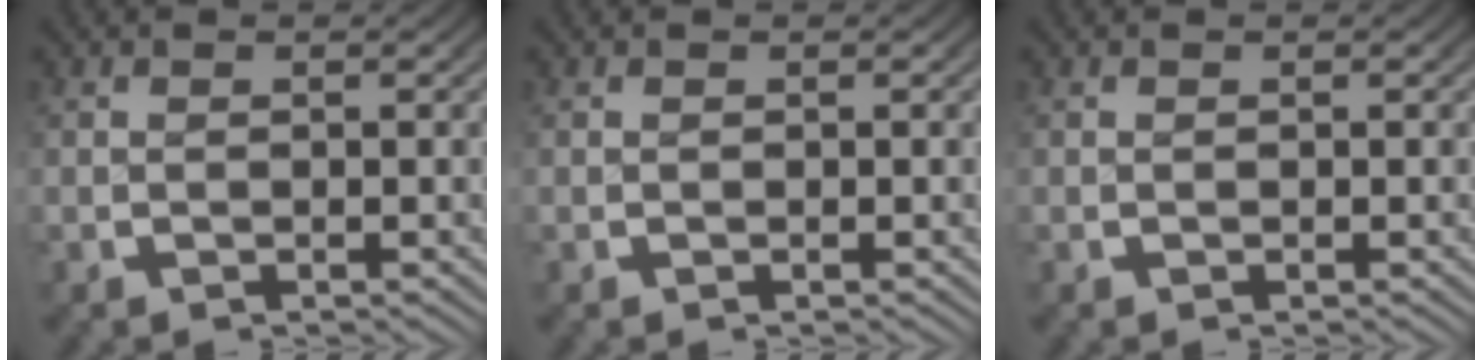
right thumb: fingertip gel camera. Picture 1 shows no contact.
{"total": 0.0}
{"total": 0.0}